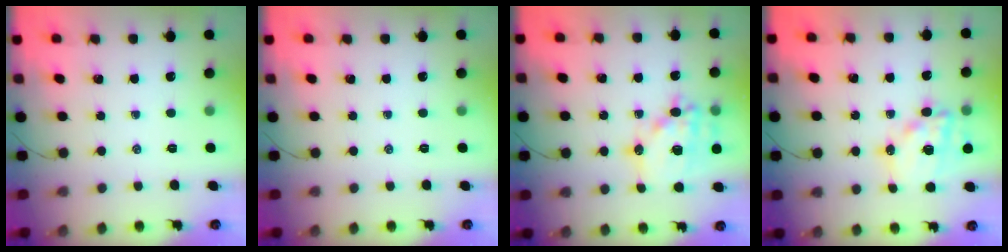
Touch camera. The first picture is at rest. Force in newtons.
{"total": 0.0}
{"total": 17.7, "press": 17.4, "slide": 3.3}
{"total": 14.3, "press": 13.8, "slide": 3.5}